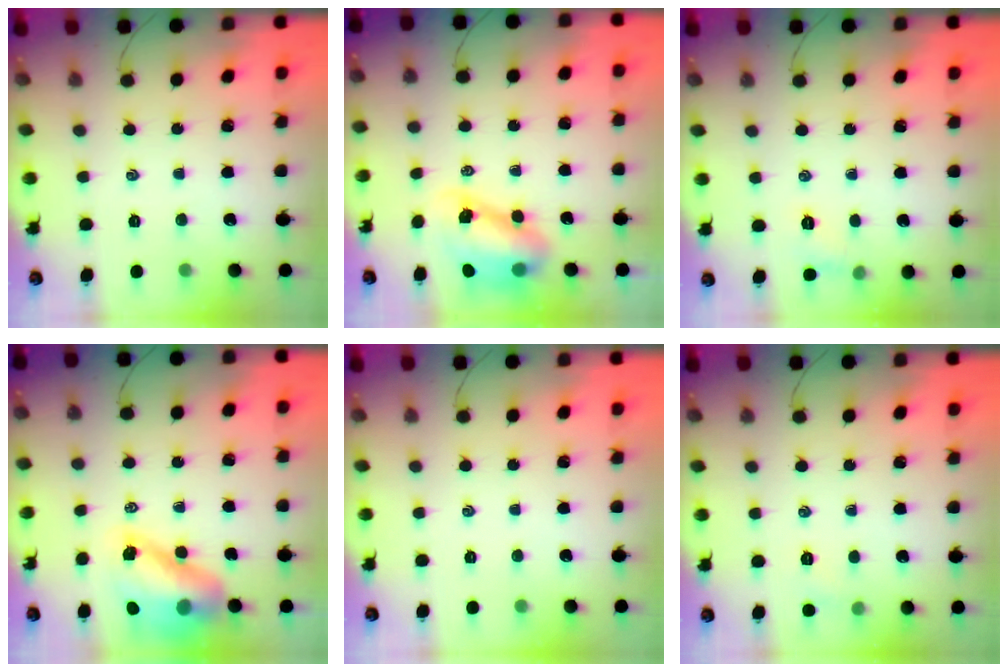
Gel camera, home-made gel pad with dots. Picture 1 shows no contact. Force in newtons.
{"total": 8.9, "press": 8.6, "slide": 2.0}
{"total": 5.3, "press": 5.1, "slide": 1.5}
{"total": 11.7, "press": 11.2, "slide": 3.4}
{"total": 0.0}
{"total": 3.7, "press": 3.6, "slide": 1.0}